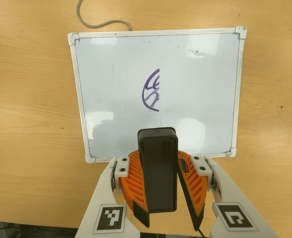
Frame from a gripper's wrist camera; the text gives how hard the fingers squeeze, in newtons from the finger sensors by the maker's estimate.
{"total": 10.5, "left": 10.7, "right": 10.3}